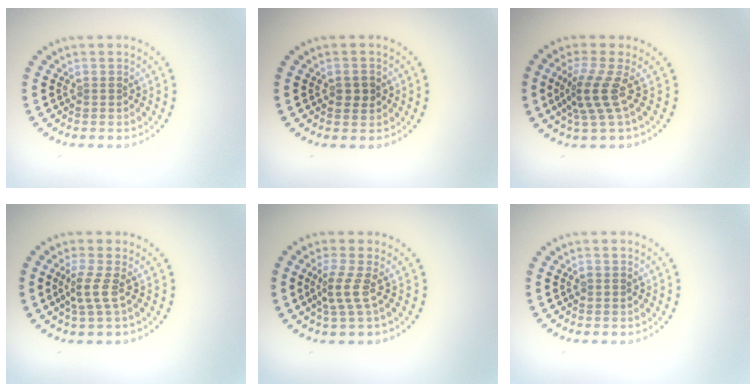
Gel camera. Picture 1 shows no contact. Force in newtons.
{"total": 1.5, "press": 1.5, "slide": 0.1}
{"total": 3.2, "press": 2.2, "slide": 2.4}
{"total": 2.1, "press": 1.4, "slide": 1.5}
{"total": 2.3, "press": 1.6, "slide": 1.7}
{"total": 0.8, "press": 0.8, "slide": 0.1}